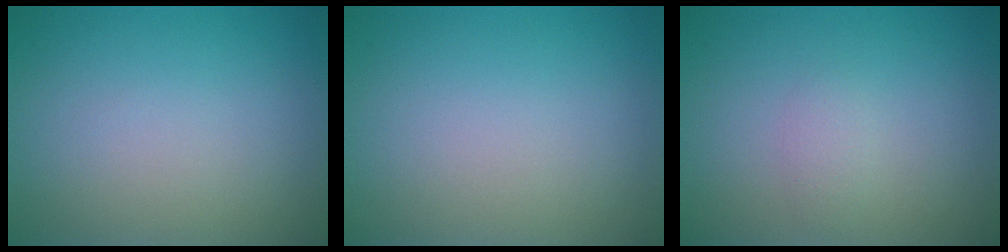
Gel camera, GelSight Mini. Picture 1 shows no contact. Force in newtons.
{"total": 0.0}
{"total": 1.1, "press": 1.1, "slide": 0.0}